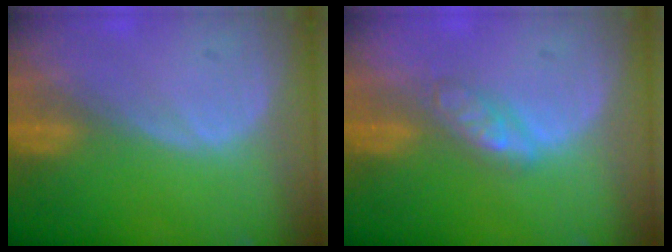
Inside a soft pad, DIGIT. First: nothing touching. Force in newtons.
{"total": 3.4, "press": 3.4, "slide": 0.2}